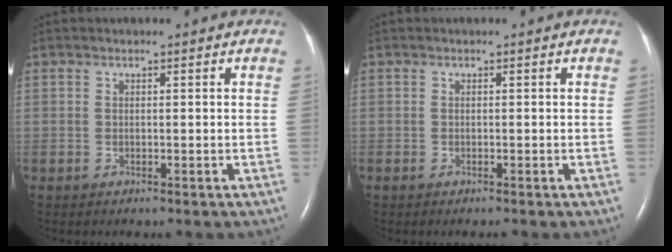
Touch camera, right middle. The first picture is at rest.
{"total": 0.6, "force": [-0.5, 0.0, 0.3], "torque": [-0.008, -0.001, -0.009]}